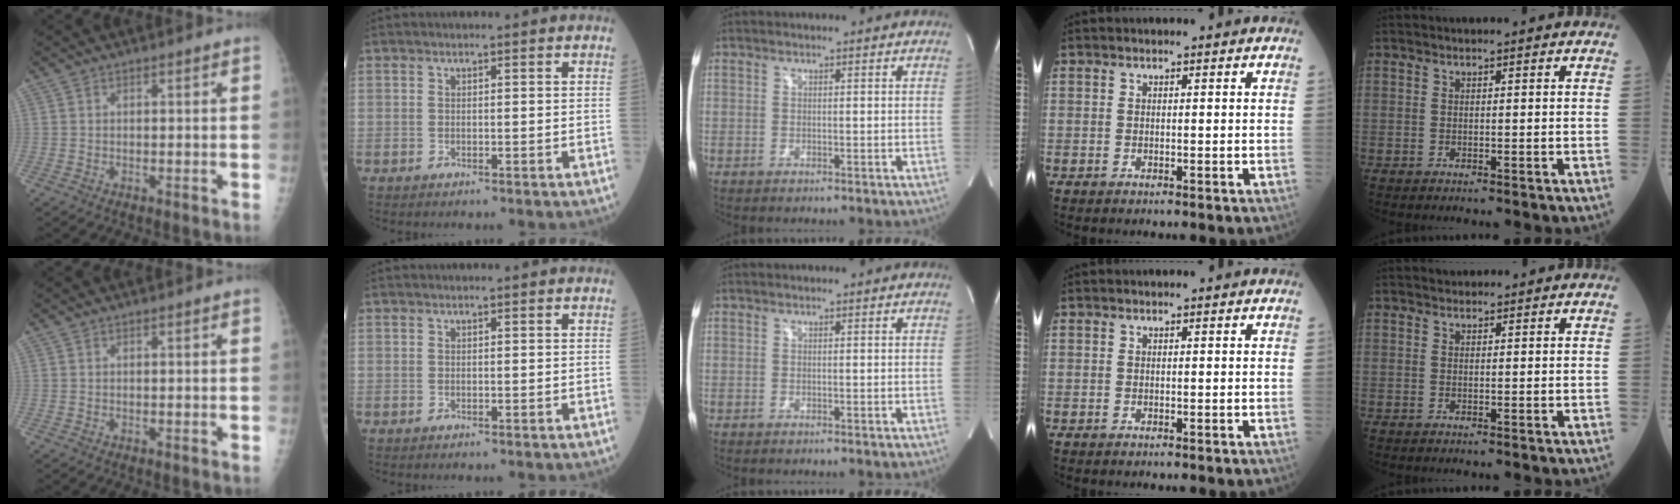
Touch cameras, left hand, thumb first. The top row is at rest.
{"little": {"total": 0.9, "force": [0.8, 0.4, 0.0], "torque": [-0.005, 0.006, 0.011]}}